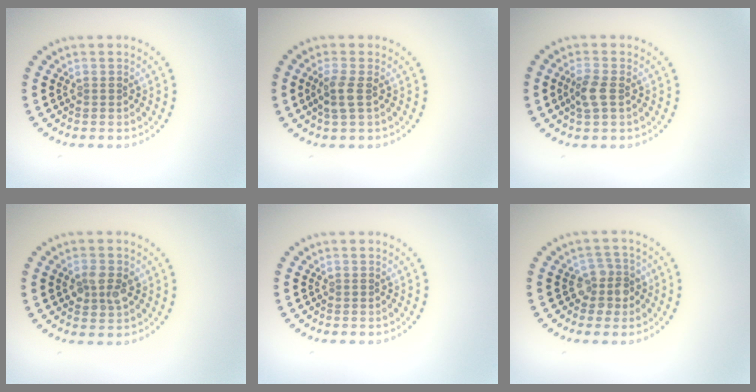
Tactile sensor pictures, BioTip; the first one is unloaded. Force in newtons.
{"total": 1.9, "press": 1.7, "slide": 0.9}
{"total": 2.0, "press": 2.0, "slide": 0.6}
{"total": 2.4, "press": 2.4, "slide": 0.0}
{"total": 0.0}
{"total": 2.5, "press": 2.1, "slide": 1.3}